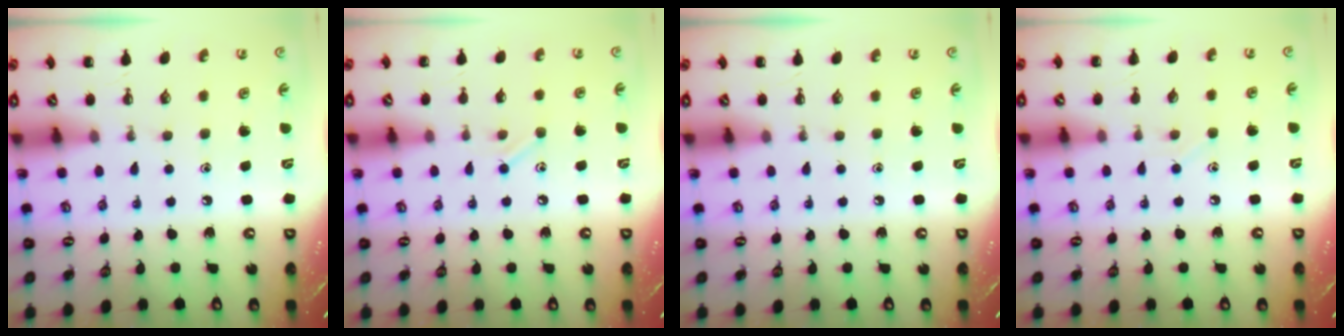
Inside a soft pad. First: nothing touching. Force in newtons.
{"total": 6.3, "press": 6.1, "slide": 1.7}
{"total": 0.0}
{"total": 3.0, "press": 2.8, "slide": 1.0}